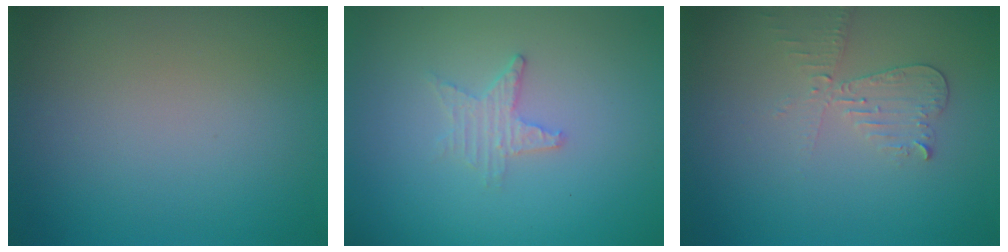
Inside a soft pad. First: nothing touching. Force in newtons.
{"total": 1.7, "press": 1.6, "slide": 0.4}
{"total": 2.4, "press": 2.4, "slide": 0.5}